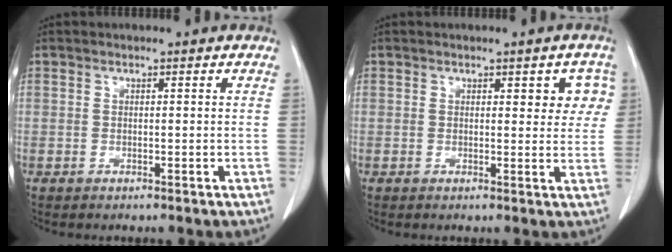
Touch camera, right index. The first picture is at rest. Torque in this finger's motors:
{"motor_torque": [0.24, 0.06, 0.04, 0.00]}